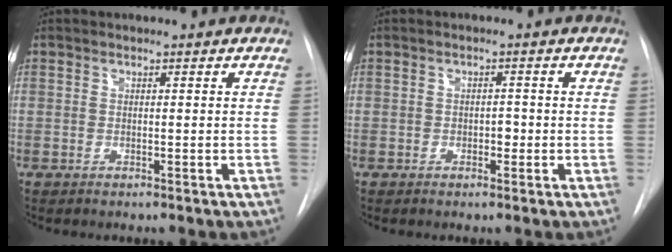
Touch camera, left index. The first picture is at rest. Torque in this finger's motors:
{"motor_torque": [0.04, 0.01, -0.03, 0.00]}